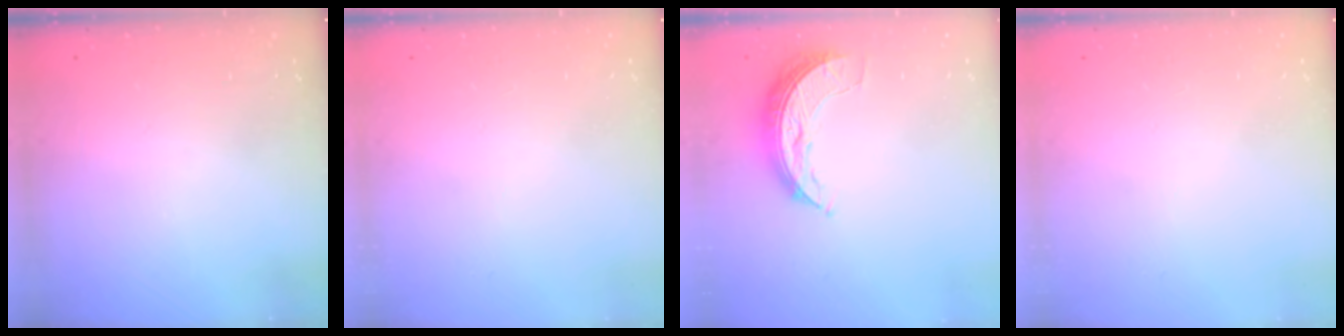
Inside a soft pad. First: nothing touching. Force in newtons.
{"total": 0.0}
{"total": 7.7, "press": 7.7, "slide": 0.3}
{"total": 0.0}